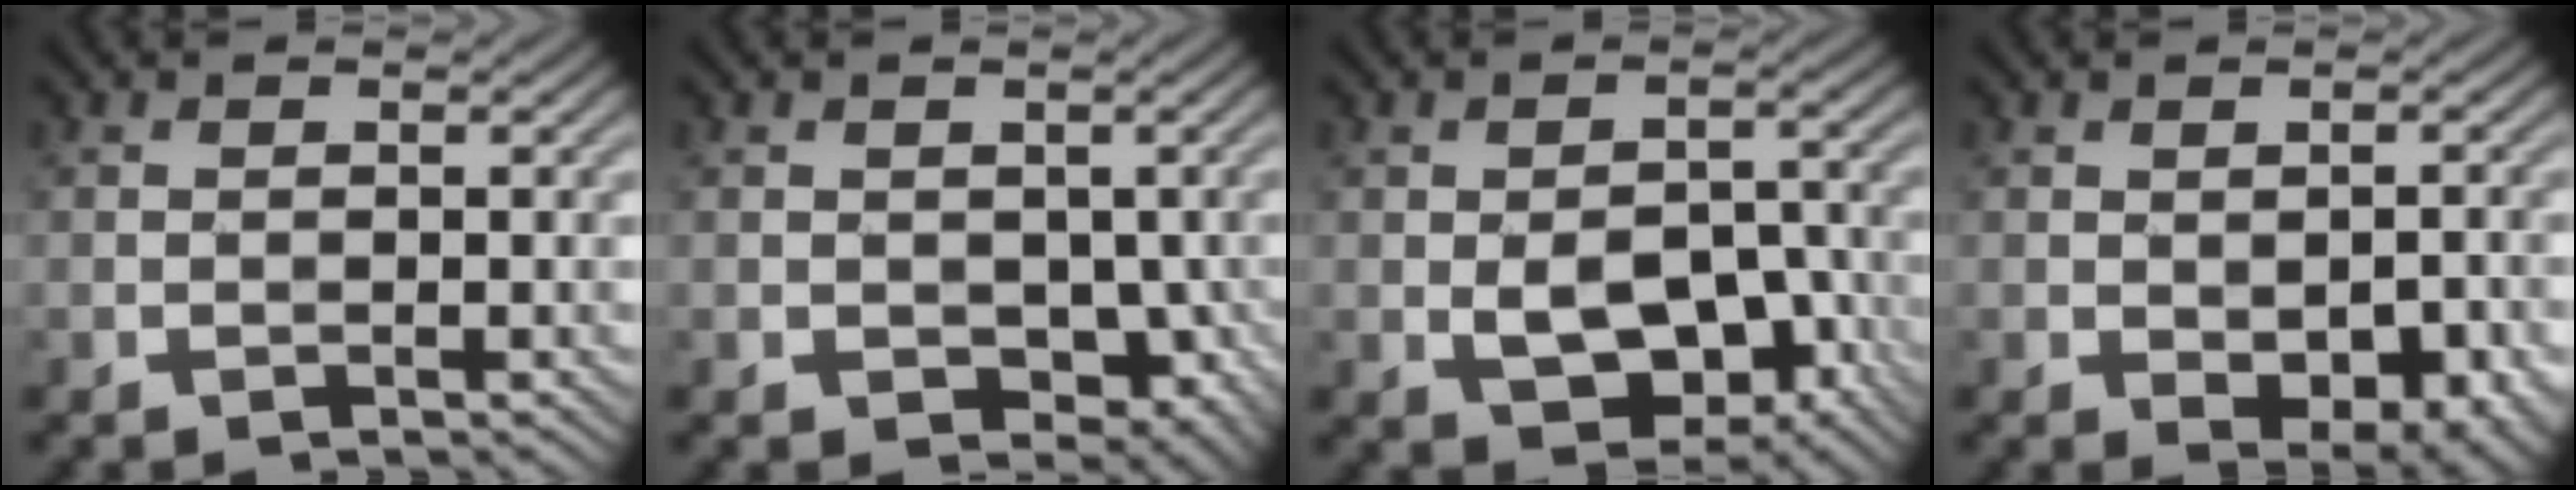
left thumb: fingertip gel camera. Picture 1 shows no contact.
{"total": 5.0, "force": [-0.7, 3.6, 3.4], "torque": [-0.056, -0.022, -0.007]}
{"total": 8.5, "force": [-2.8, 5.1, 6.2], "torque": [-0.101, -0.015, -0.039]}
{"total": 7.8, "force": [-3.0, 4.0, 6.0], "torque": [-0.091, -0.025, -0.021]}